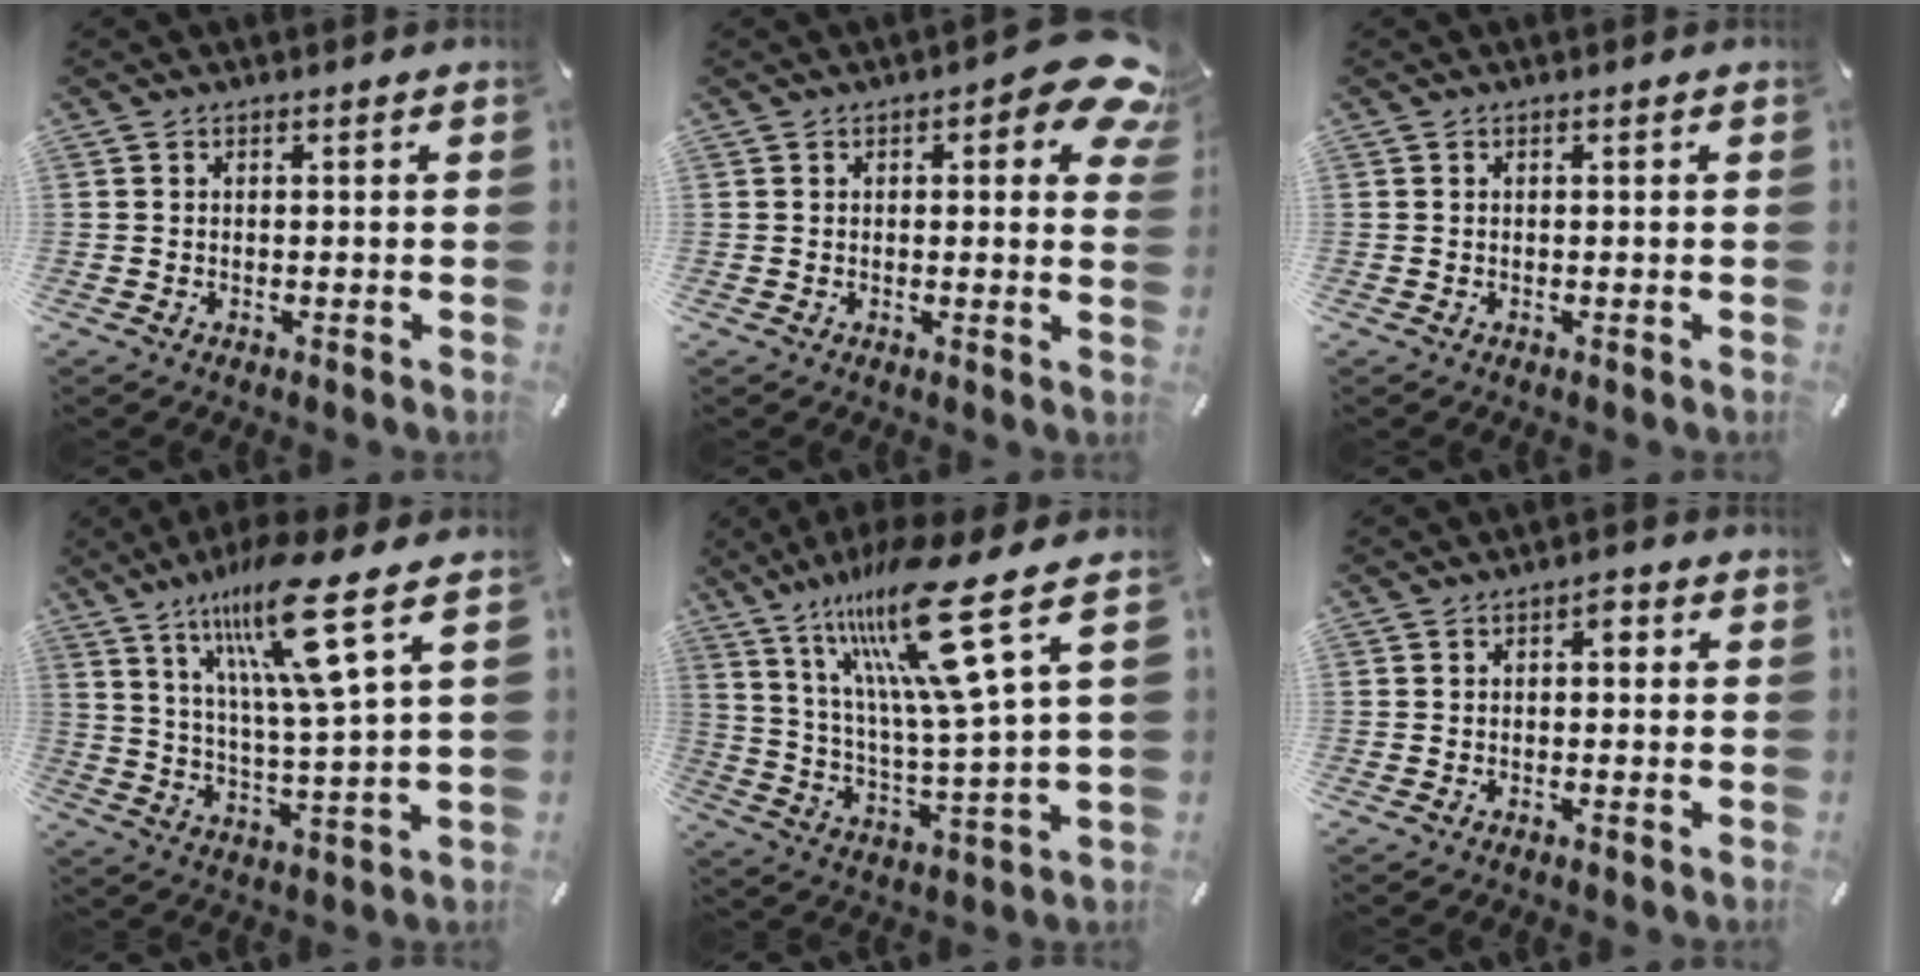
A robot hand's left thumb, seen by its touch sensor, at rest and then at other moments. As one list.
[{"total": 9.4, "force": [3.7, 4.2, 7.6], "torque": [-0.081, -0.021, 0.059]}, {"total": 0.0}, {"total": 17.1, "force": [10.3, 2.2, 13.4], "torque": [-0.249, -0.046, 0.157]}, {"total": 21.6, "force": [13.0, 2.8, 17.0], "torque": [-0.333, -0.080, 0.191]}, {"total": 2.2, "force": [-0.2, 1.2, 1.9], "torque": [-0.024, 0.005, -0.011]}]